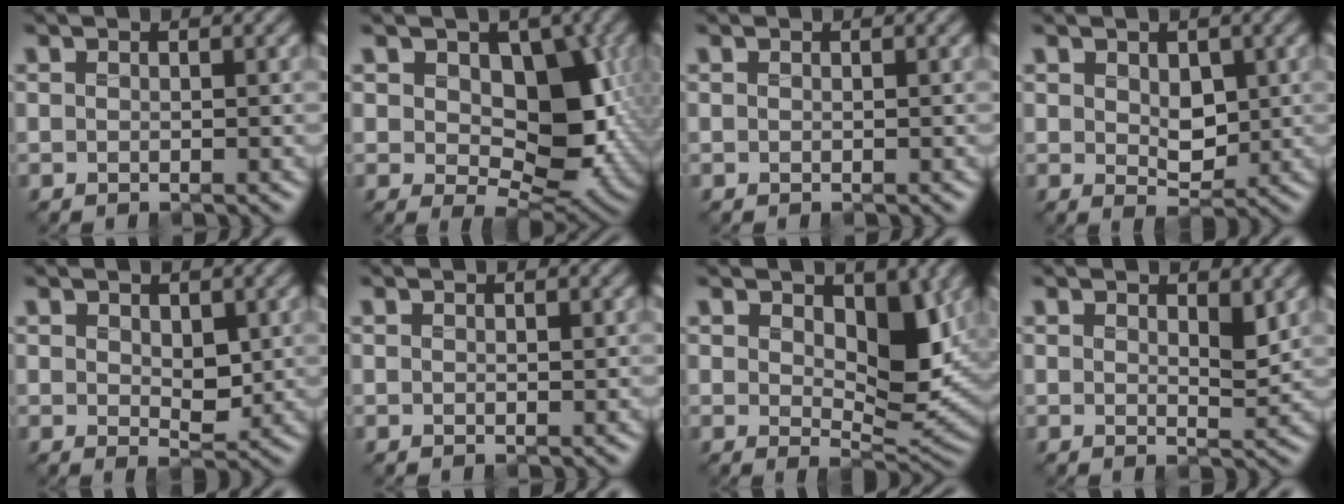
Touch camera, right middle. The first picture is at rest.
{"total": 8.6, "force": [1.1, 5.5, 6.5], "torque": [-0.099, -0.014, 0.008]}
{"total": 0.0}
{"total": 2.8, "force": [0.4, 1.9, 2.1], "torque": [-0.040, -0.007, 0.005]}
{"total": 2.6, "force": [0.5, 1.5, 2.0], "torque": [-0.034, -0.008, 0.007]}
{"total": 0.0}
{"total": 6.0, "force": [1.8, 3.2, 4.8], "torque": [-0.074, -0.017, 0.024]}
{"total": 2.3, "force": [1.1, 0.9, 1.7], "torque": [-0.029, -0.007, 0.018]}